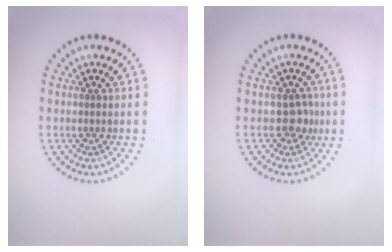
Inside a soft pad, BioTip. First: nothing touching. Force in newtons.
{"total": 1.7, "press": 1.4, "slide": 0.9}